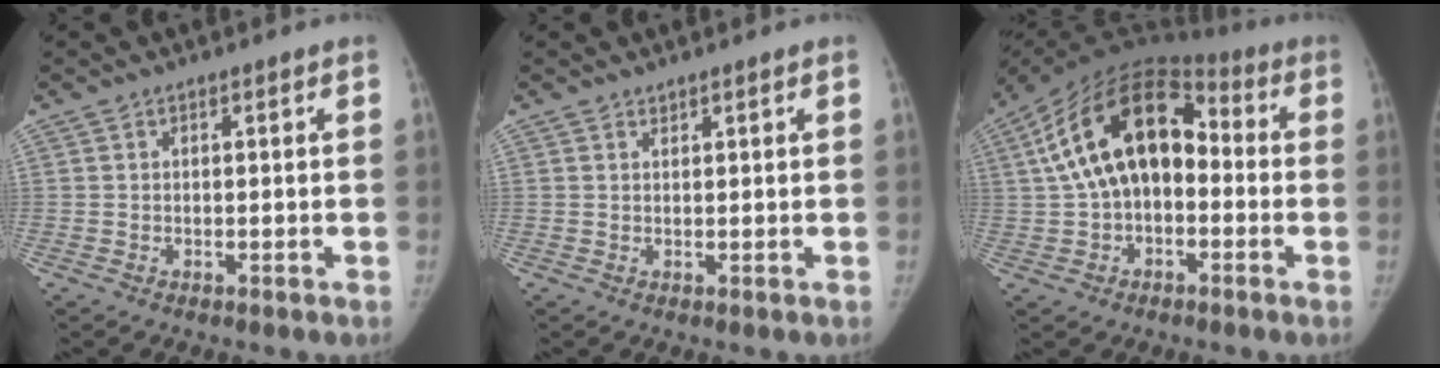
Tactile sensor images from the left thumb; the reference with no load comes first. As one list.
[{"total": 0.5, "force": [0.5, 0.0, 0.1], "torque": [-0.002, -0.005, 0.009]}, {"total": 18.5, "force": [0.8, 11.6, 14.4], "torque": [-0.239, 0.050, 0.002]}]